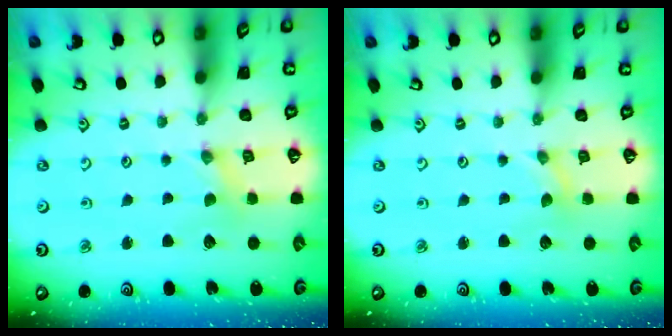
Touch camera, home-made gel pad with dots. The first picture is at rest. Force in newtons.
{"total": 0.0}